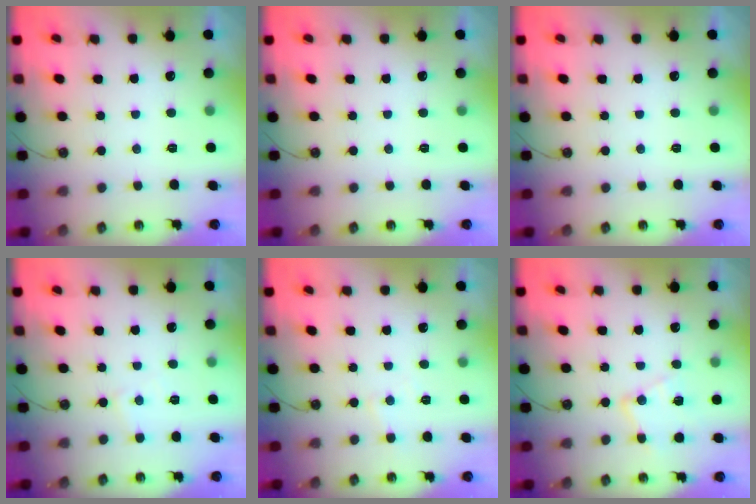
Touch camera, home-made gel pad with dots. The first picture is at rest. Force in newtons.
{"total": 0.0}
{"total": 0.0}
{"total": 3.7, "press": 3.6, "slide": 0.6}
{"total": 3.7, "press": 3.7, "slide": 0.5}
{"total": 10.8, "press": 10.8, "slide": 0.4}